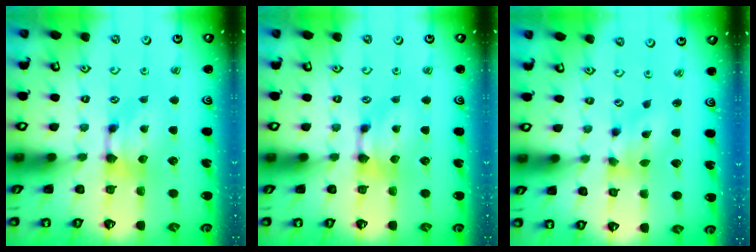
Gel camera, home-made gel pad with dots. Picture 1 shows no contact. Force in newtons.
{"total": 0.0}
{"total": 1.7, "press": 1.0, "slide": 1.4}